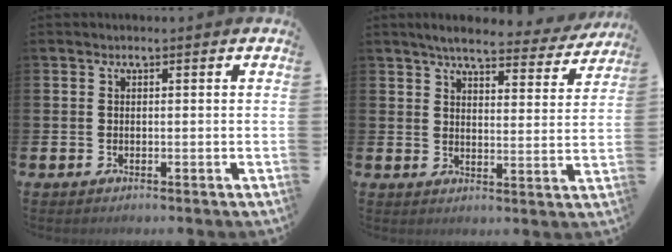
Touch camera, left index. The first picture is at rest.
{"total": 5.6, "force": [5.2, 0.8, 2.0], "torque": [-0.043, -0.030, 0.086]}